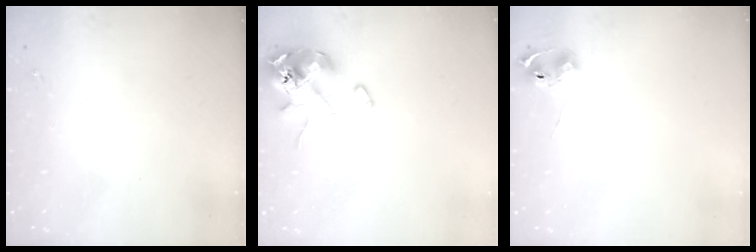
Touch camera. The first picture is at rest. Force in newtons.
{"total": 12.4, "press": 12.2, "slide": 2.2}
{"total": 6.3, "press": 6.3, "slide": 0.8}